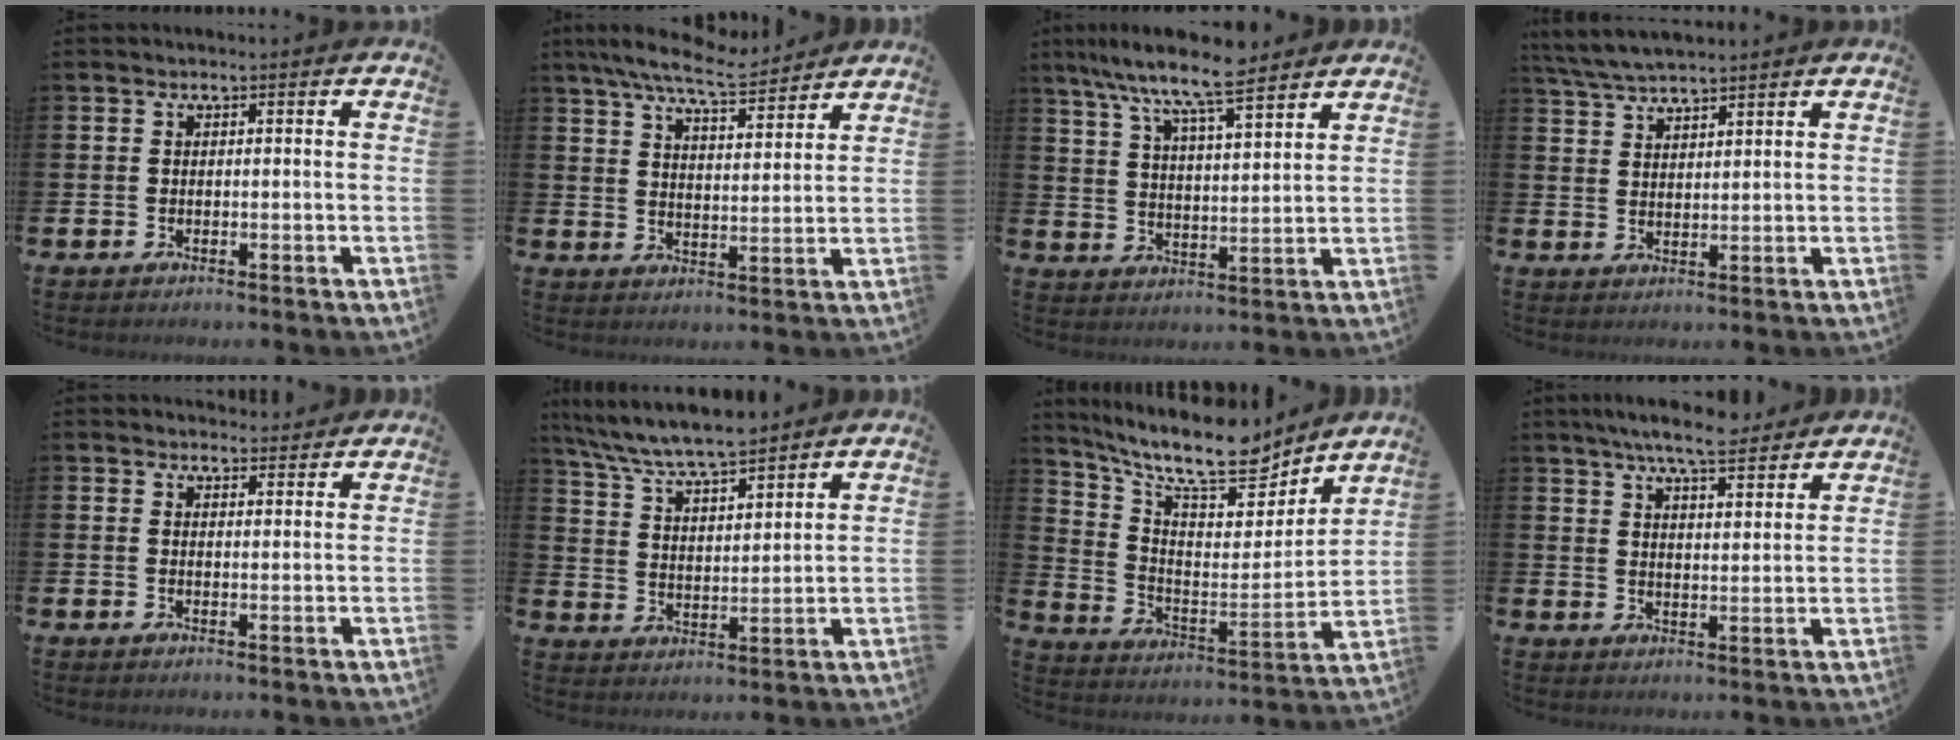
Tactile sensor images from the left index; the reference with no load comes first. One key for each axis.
{"total": 8.4, "fx": 7.7, "fy": 1.1, "fz": 3.2, "tx": -0.085, "ty": -0.032, "tz": 0.140}
{"total": 9.3, "fx": 8.3, "fy": 0.8, "fz": 4.1, "tx": -0.102, "ty": -0.045, "tz": 0.147}
{"total": 4.9, "fx": 4.7, "fy": 0.5, "fz": 1.3, "tx": -0.045, "ty": -0.015, "tz": 0.088}
{"total": 2.6, "fx": 2.6, "fy": 0.5, "fz": -0.1, "tx": 0.006, "ty": -0.017, "tz": 0.045}
{"total": 7.6, "fx": 7.2, "fy": 0.7, "fz": 2.4, "tx": -0.079, "ty": -0.040, "tz": 0.129}
{"total": 11.7, "fx": 10.0, "fy": 3.2, "fz": 5.2, "tx": -0.127, "ty": -0.071, "tz": 0.168}
{"total": 7.1, "fx": 6.6, "fy": 0.8, "fz": 2.5, "tx": -0.057, "ty": -0.030, "tz": 0.117}